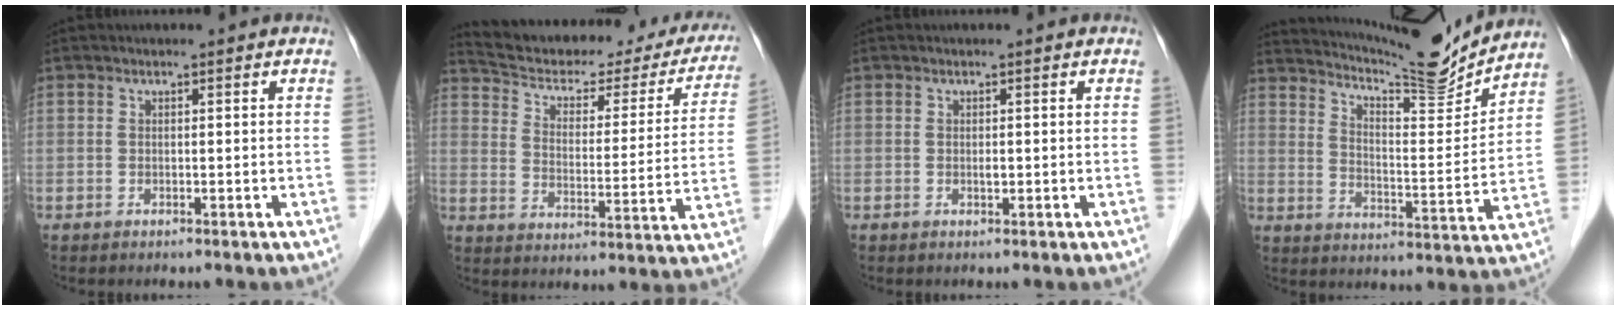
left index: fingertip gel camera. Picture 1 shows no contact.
{"total": 26.7, "force": [23.6, 7.6, 9.9], "torque": [-0.149, -0.021, 0.299]}
{"total": 0.6, "force": [0.0, 0.2, 0.5], "torque": [-0.009, 0.000, 0.000]}
{"total": 15.7, "force": [15.1, -0.1, 4.5], "torque": [-0.090, -0.039, 0.220]}